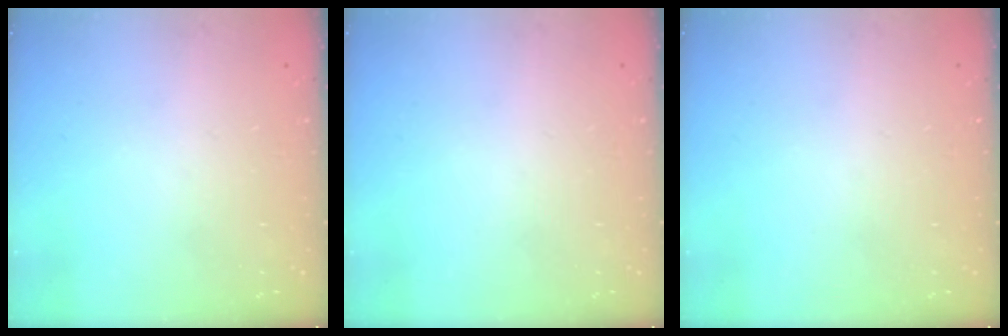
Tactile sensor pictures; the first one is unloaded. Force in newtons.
{"total": 0.0}
{"total": 0.0}